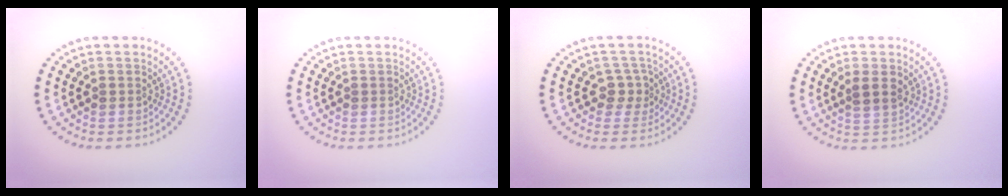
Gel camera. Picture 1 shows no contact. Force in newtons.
{"total": 0.0}
{"total": 1.7, "press": 1.2, "slide": 1.1}
{"total": 1.5, "press": 1.4, "slide": 0.7}